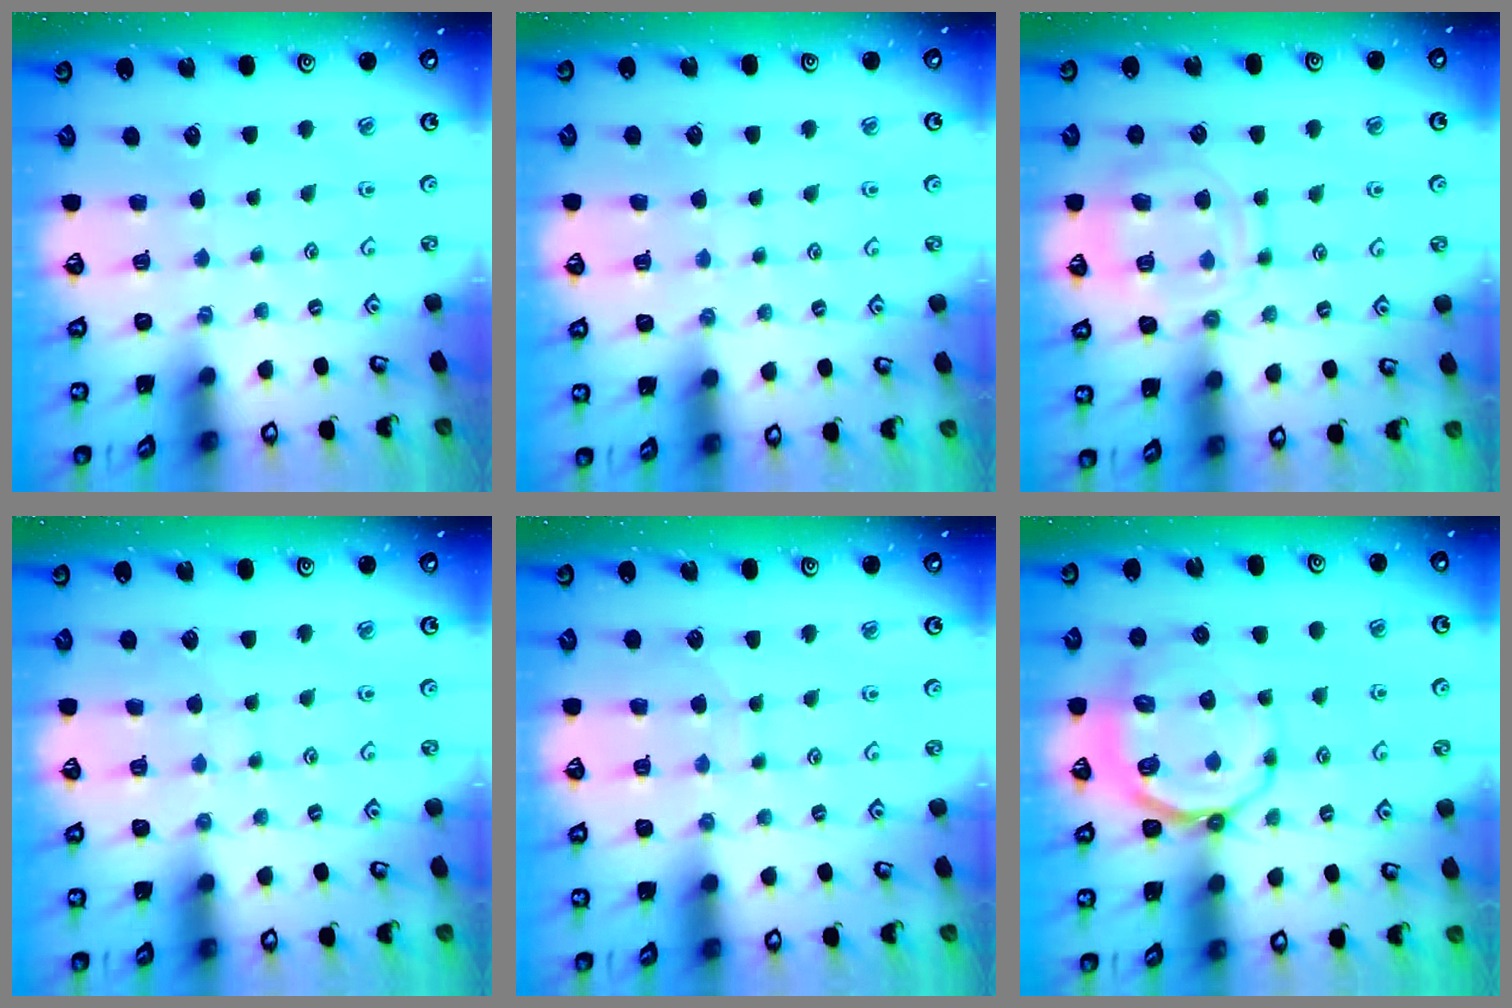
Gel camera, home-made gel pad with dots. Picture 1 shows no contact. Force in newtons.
{"total": 2.9, "press": 2.9, "slide": 0.2}
{"total": 13.7, "press": 13.7, "slide": 1.2}
{"total": 6.2, "press": 6.2, "slide": 0.6}
{"total": 7.6, "press": 7.6, "slide": 0.6}
{"total": 11.1, "press": 10.7, "slide": 3.0}